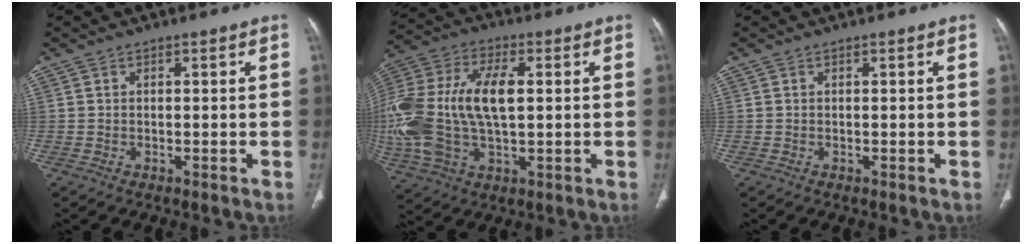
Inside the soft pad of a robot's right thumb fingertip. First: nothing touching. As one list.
[{"total": 23.5, "force": [1.2, 12.7, 19.7], "torque": [-0.462, 0.010, 0.023]}, {"total": 0.0}]